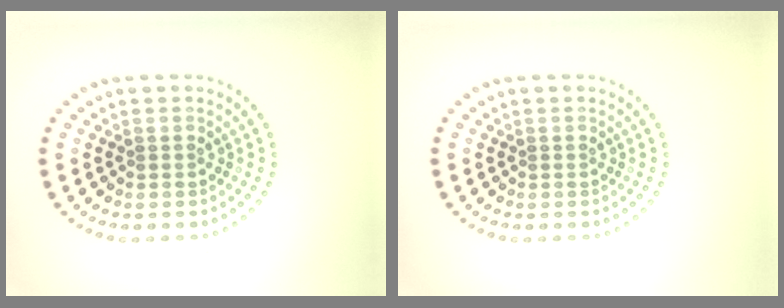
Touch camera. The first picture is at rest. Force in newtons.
{"total": 0.0}